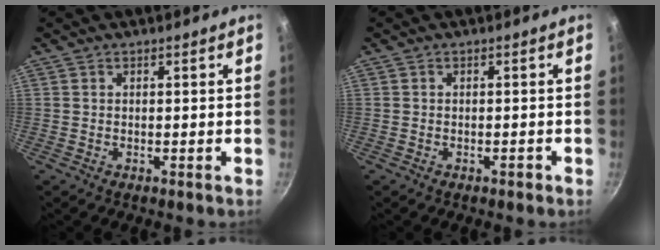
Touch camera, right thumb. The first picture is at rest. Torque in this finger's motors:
{"motor_torque": [-0.20, 0.03, -0.35, 0.05, 0.02]}